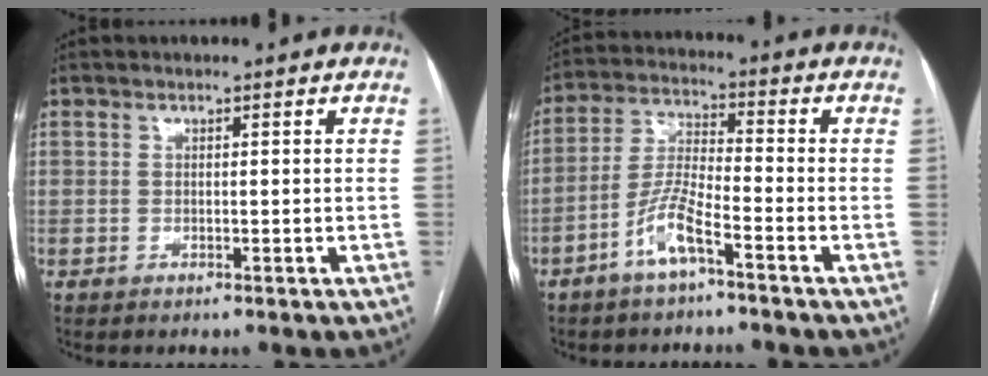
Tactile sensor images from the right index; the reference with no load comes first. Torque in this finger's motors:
{"motor_torque": [0.86, -0.16, 0.18, 0.08]}